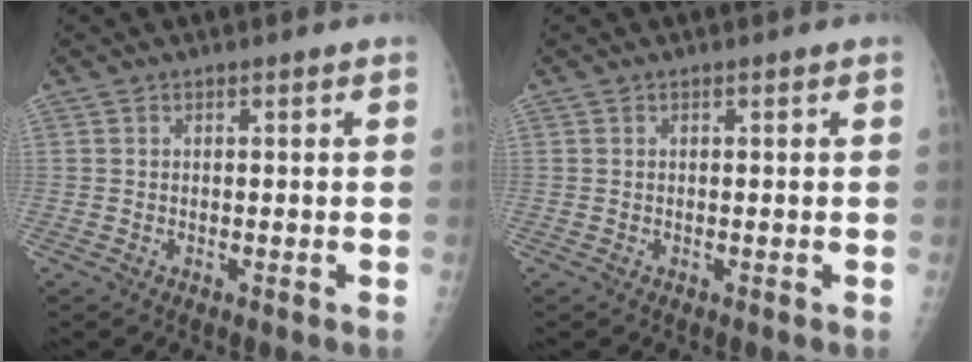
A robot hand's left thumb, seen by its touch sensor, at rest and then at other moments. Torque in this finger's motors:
{"motor_torque": [0.00, 0.00, -0.14, 0.01, 0.00]}